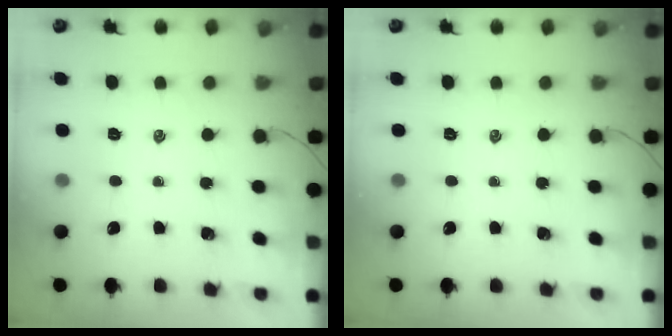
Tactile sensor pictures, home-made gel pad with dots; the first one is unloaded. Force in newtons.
{"total": 0.0}